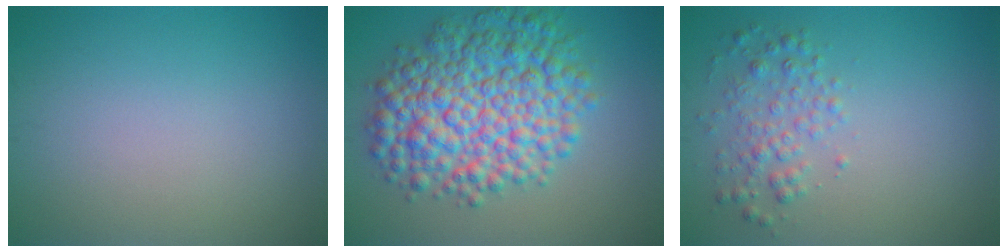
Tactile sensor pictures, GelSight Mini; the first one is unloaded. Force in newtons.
{"total": 10.2, "press": 10.2, "slide": 0.1}
{"total": 2.4, "press": 2.4, "slide": 0.1}